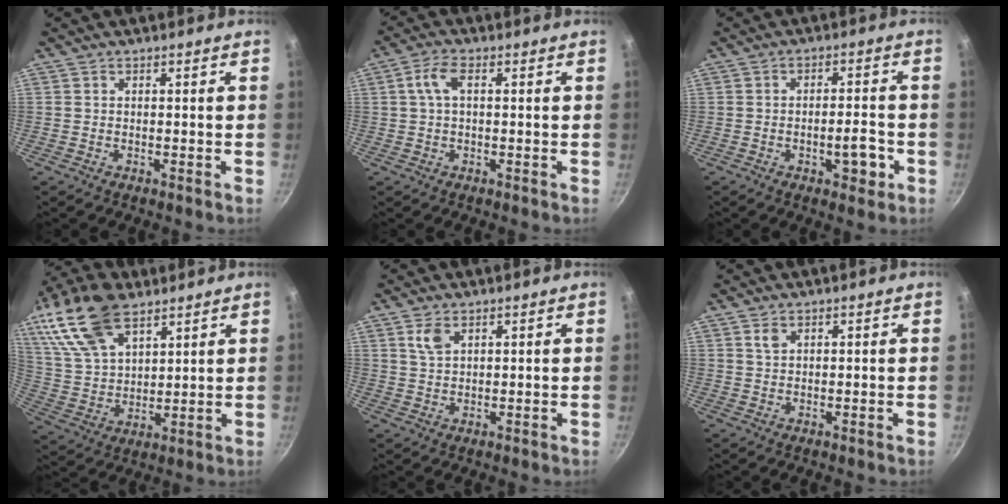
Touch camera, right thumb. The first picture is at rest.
{"total": 4.4, "force": [0.8, 2.1, 3.8], "torque": [-0.081, 0.013, 0.013]}
{"total": 6.0, "force": [-2.2, 2.4, 5.0], "torque": [-0.061, 0.014, -0.030]}
{"total": 18.0, "force": [10.4, 9.5, 11.2], "torque": [-0.209, -0.018, 0.208]}
{"total": 3.4, "force": [1.8, 1.8, 2.2], "torque": [-0.039, -0.006, 0.038]}
{"total": 1.7, "force": [0.9, 0.9, 1.1], "torque": [-0.020, -0.004, 0.019]}